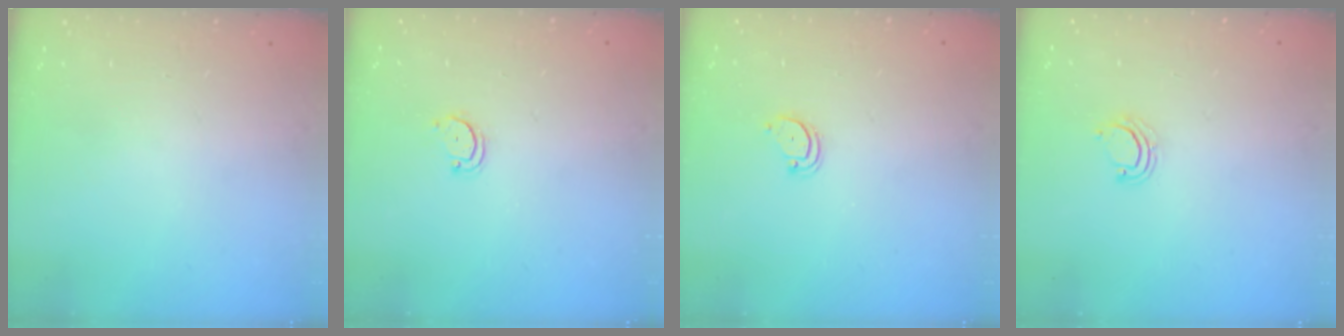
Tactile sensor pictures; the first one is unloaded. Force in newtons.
{"total": 3.0, "press": 3.0, "slide": 0.2}
{"total": 3.0, "press": 3.0, "slide": 0.3}
{"total": 2.2, "press": 2.2, "slide": 0.1}